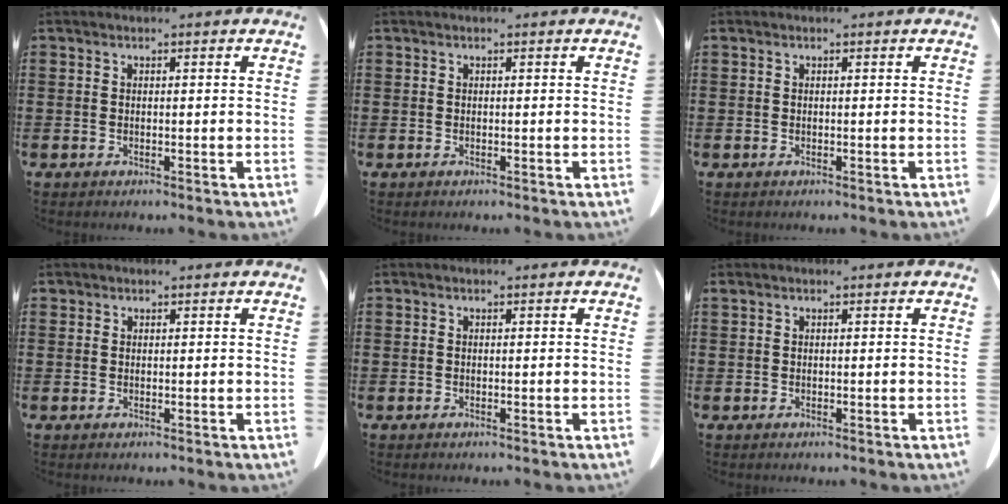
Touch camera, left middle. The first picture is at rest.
{"total": 0.0}
{"total": 0.0}
{"total": 0.5, "force": [0.4, 0.4, 0.1], "torque": [-0.004, 0.003, 0.006]}
{"total": 0.0}
{"total": 0.0}